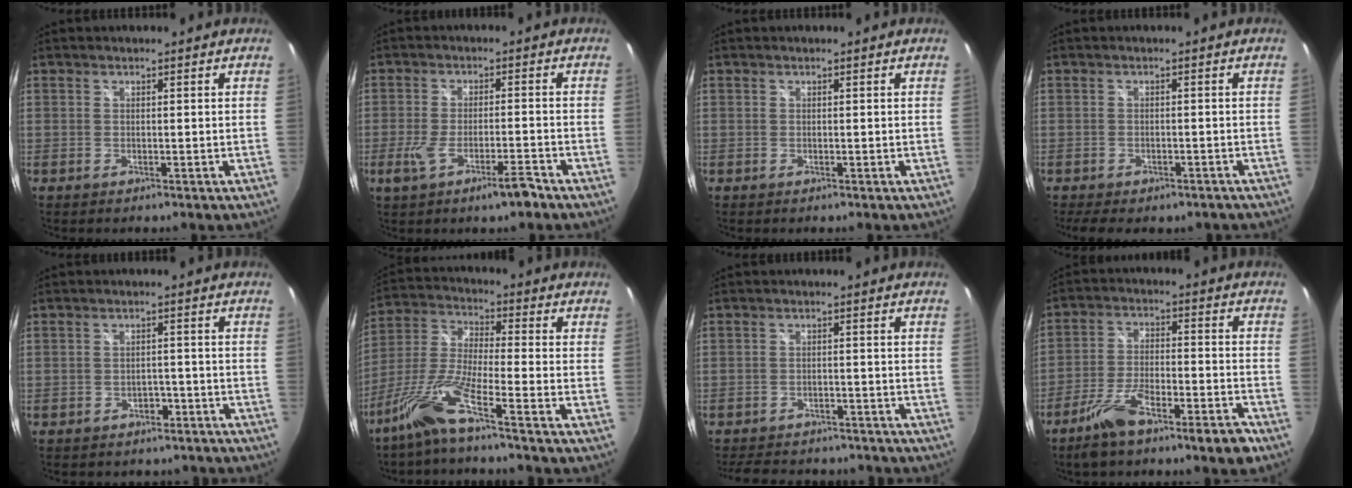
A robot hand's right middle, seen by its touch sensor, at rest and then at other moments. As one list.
[{"total": 7.0, "force": [-4.2, 1.3, 5.5], "torque": [-0.114, -0.012, -0.069]}, {"total": 0.0}, {"total": 7.4, "force": [-5.6, 3.2, 3.6], "torque": [-0.079, -0.017, -0.070]}, {"total": 7.2, "force": [-5.8, 3.8, 2.0], "torque": [-0.041, 0.009, -0.064]}, {"total": 9.3, "force": [-6.5, -0.6, 6.6], "torque": [-0.144, -0.002, -0.134]}, {"total": 14.6, "force": [-12.4, 5.2, 5.6], "torque": [-0.117, -0.004, -0.162]}, {"total": 11.4, "force": [-8.4, 2.0, 7.5], "torque": [-0.148, -0.008, -0.141]}]